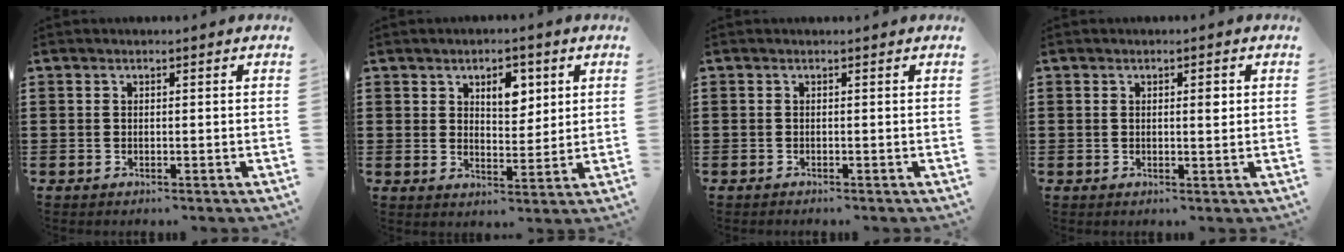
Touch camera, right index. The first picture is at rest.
{"total": 5.2, "force": [2.4, 2.9, 3.6], "torque": [-0.056, 0.002, 0.035]}
{"total": 0.0}
{"total": 1.7, "force": [0.4, 0.4, 1.6], "torque": [-0.021, 0.000, 0.002]}